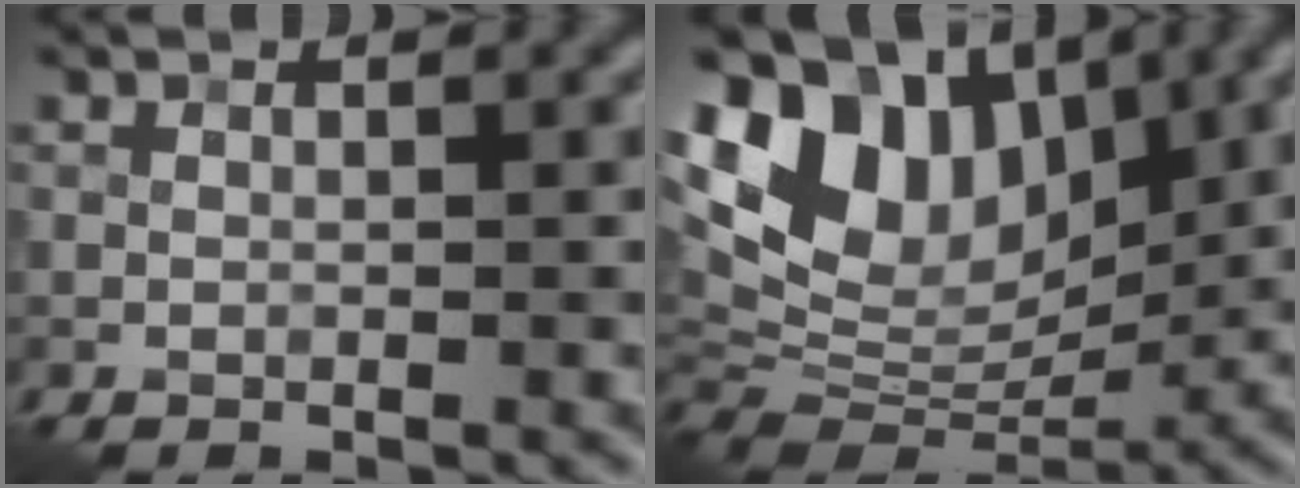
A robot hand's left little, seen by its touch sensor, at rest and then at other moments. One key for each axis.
{"total": 11.6, "fx": 4.5, "fy": 7.7, "fz": 7.3, "tx": -0.140, "ty": 0.013, "tz": 0.081}